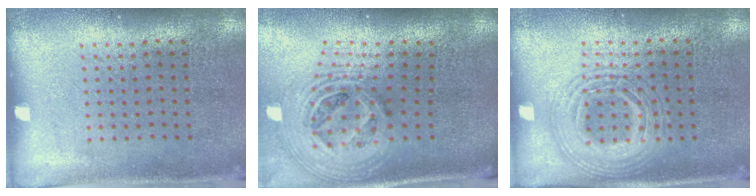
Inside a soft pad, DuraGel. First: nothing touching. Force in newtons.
{"total": 2.5, "press": 1.8, "slide": 1.7}
{"total": 2.1, "press": 2.0, "slide": 0.3}